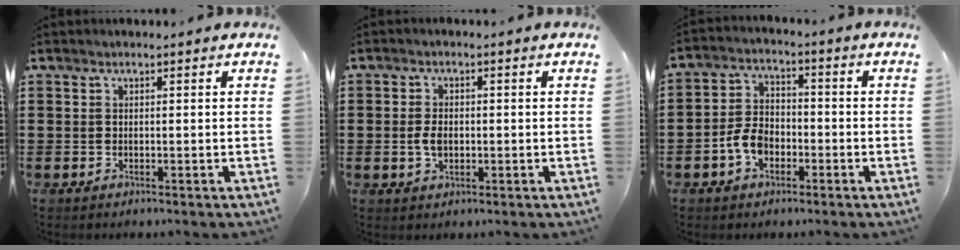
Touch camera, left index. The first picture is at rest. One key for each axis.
{"total": 3.3, "fx": -0.2, "fy": 1.9, "fz": 2.6, "tx": -0.059, "ty": 0.002, "tz": -0.006}
{"total": 5.6, "fx": -2.5, "fy": 3.5, "fz": 3.5, "tx": -0.090, "ty": 0.004, "tz": -0.053}